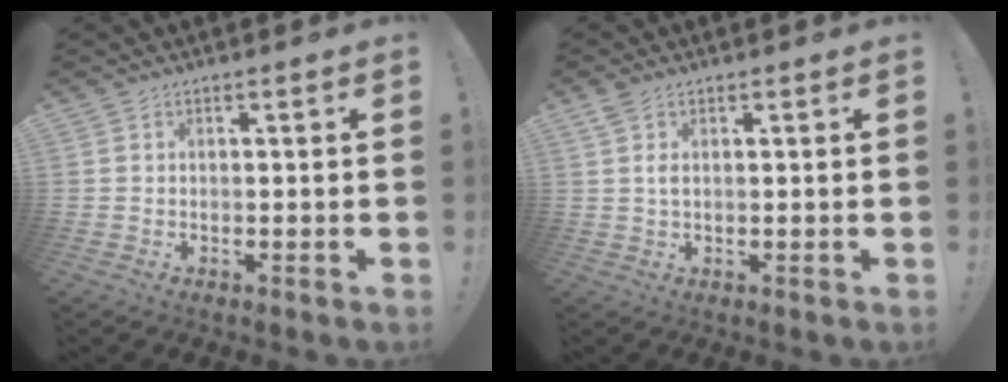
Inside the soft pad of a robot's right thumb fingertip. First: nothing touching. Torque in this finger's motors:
{"motor_torque": [0.01, 0.01, 0.04, 0.15, 0.05]}